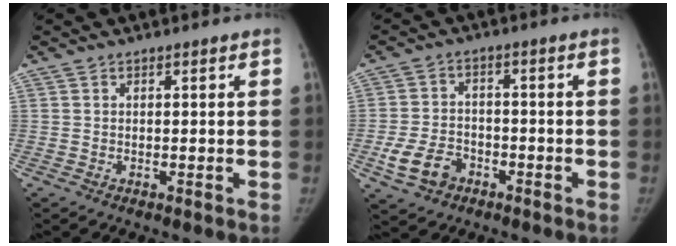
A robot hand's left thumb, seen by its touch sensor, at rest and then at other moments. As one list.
[{"total": 7.2, "force": [-3.5, 5.2, 3.6], "torque": [-0.063, 0.021, -0.058]}]